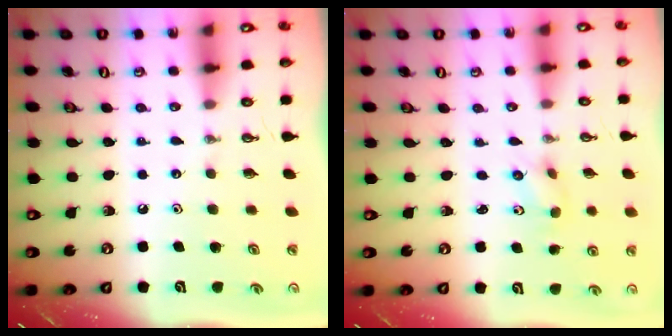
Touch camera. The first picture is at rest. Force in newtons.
{"total": 2.9, "press": 2.7, "slide": 1.2}